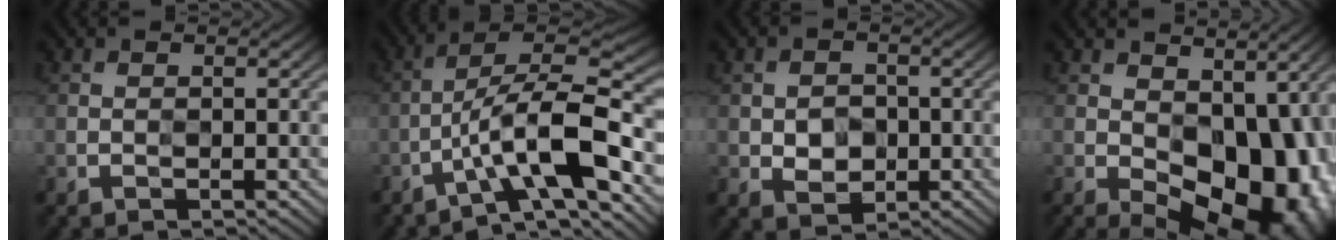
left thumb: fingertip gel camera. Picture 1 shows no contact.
{"total": 9.9, "force": [-4.3, 2.3, 8.6], "torque": [-0.144, 0.019, -0.084]}
{"total": 2.7, "force": [0.0, 2.6, 0.7], "torque": [-0.015, -0.001, -0.003]}
{"total": 16.7, "force": [-2.2, 10.2, 13.1], "torque": [-0.142, -0.021, 0.007]}